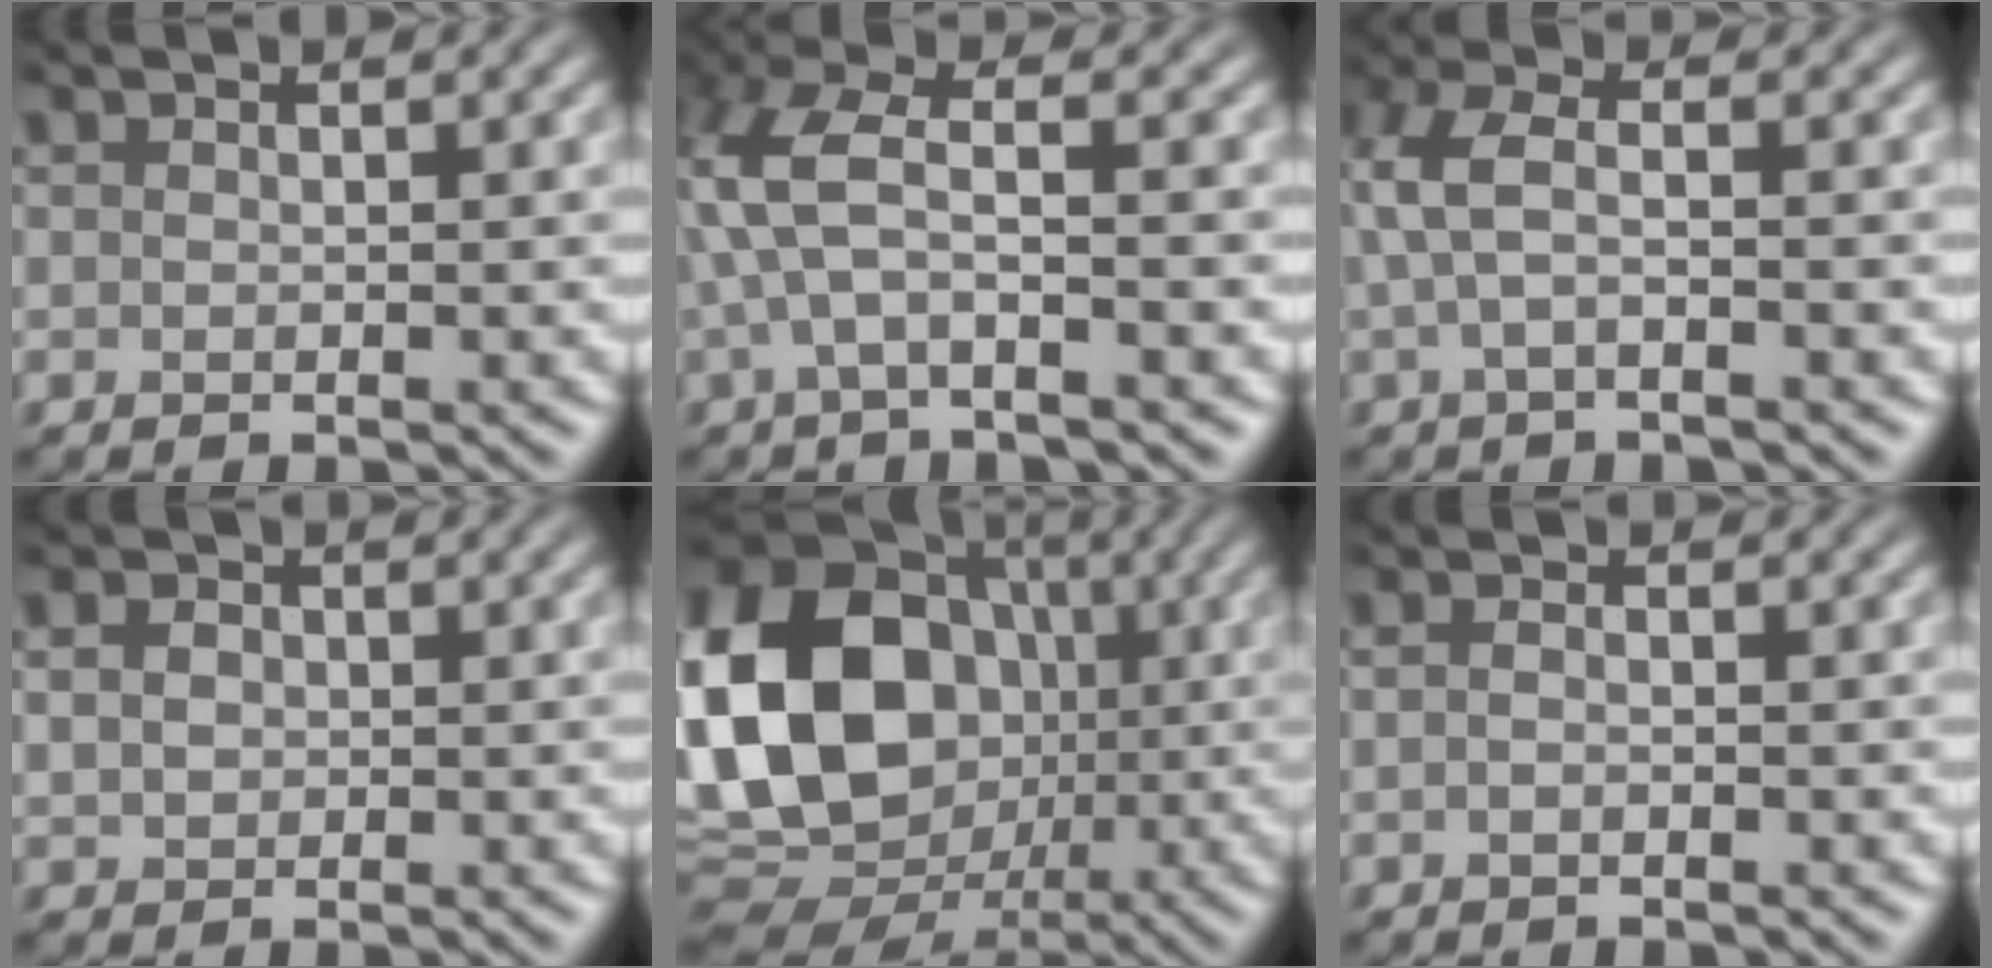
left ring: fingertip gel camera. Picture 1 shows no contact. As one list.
[{"total": 5.3, "force": [-0.6, 1.5, 5.1], "torque": [-0.118, 0.017, -0.024]}, {"total": 3.2, "force": [-0.3, 0.9, 3.1], "torque": [-0.074, 0.010, -0.013]}, {"total": 1.6, "force": [0.0, 1.4, 0.9], "torque": [-0.016, 0.005, -0.005]}, {"total": 20.3, "force": [-0.3, 16.5, 11.8], "torque": [-0.248, 0.005, -0.034]}, {"total": 0.9, "force": [-0.4, 0.3, 0.7], "torque": [-0.015, -0.001, -0.010]}]